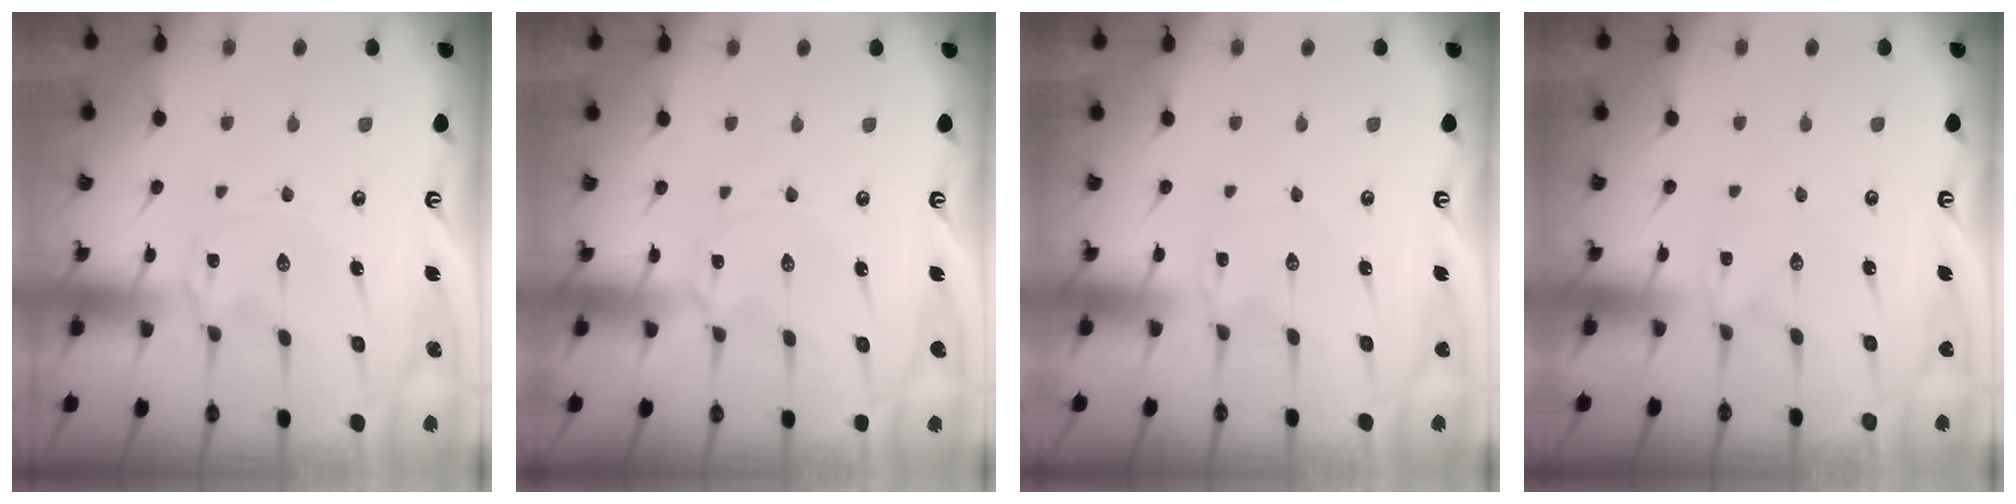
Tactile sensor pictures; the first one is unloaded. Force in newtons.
{"total": 0.9, "press": 0.9, "slide": 0.1}
{"total": 1.8, "press": 1.8, "slide": 0.3}
{"total": 1.3, "press": 1.3, "slide": 0.3}